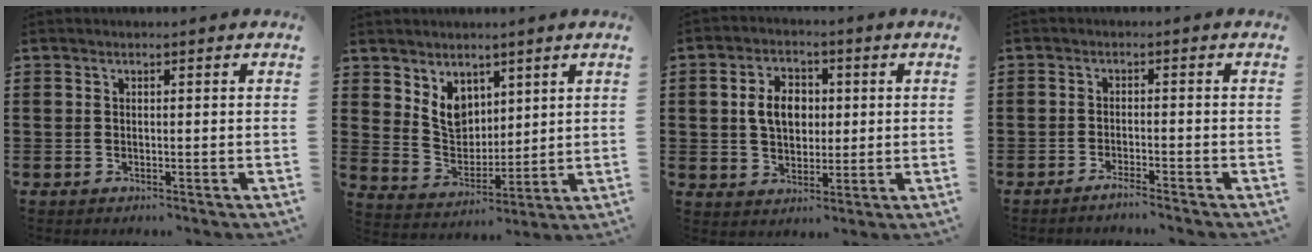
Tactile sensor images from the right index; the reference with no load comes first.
{"total": 6.5, "force": [3.9, 4.6, 2.5], "torque": [-0.070, 0.000, 0.076]}
{"total": 6.1, "force": [0.6, 4.4, 4.2], "torque": [-0.092, 0.011, 0.004]}
{"total": 1.9, "force": [-1.7, -0.2, 0.6], "torque": [-0.010, 0.001, -0.033]}